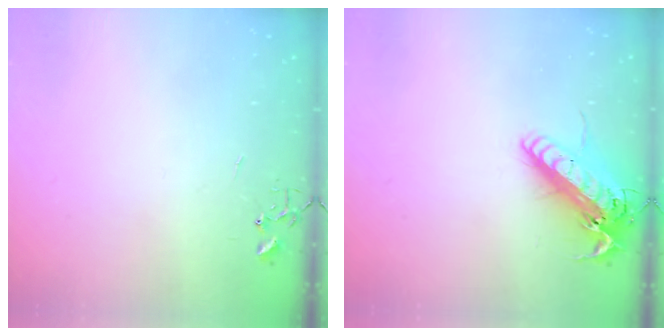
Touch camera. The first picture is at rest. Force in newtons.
{"total": 17.8, "press": 17.5, "slide": 3.3}